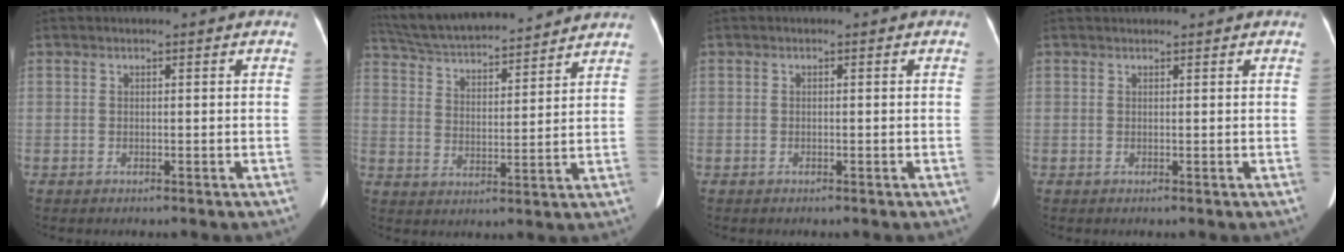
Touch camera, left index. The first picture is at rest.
{"total": 19.7, "force": [18.0, 3.0, 7.4], "torque": [-0.137, 0.034, 0.281]}
{"total": 0.0}
{"total": 2.2, "force": [2.2, 0.3, 0.4], "torque": [-0.007, 0.027, 0.034]}